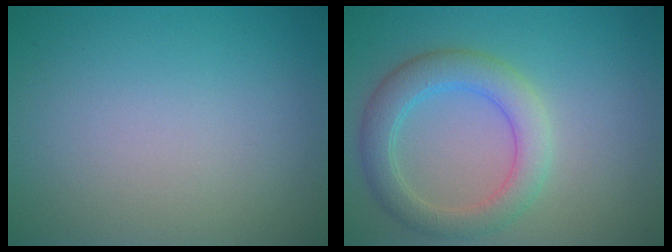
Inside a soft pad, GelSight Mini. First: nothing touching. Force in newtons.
{"total": 4.4, "press": 4.4, "slide": 0.1}